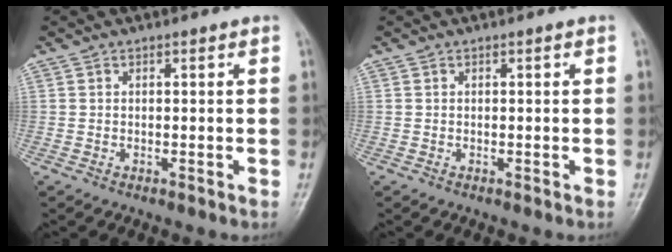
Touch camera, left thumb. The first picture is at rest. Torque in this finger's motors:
{"motor_torque": [0.00, 0.00, 0.01, -0.05, 0.00]}